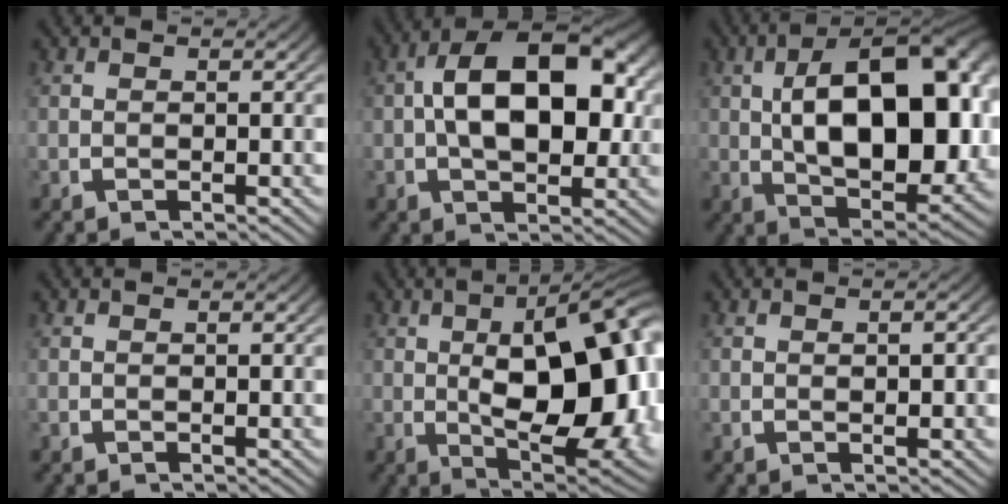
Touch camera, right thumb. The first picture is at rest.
{"total": 13.0, "force": [0.9, 7.6, 10.5], "torque": [-0.165, -0.022, 0.025]}
{"total": 17.7, "force": [0.4, 9.7, 14.7], "torque": [-0.228, -0.045, 0.027]}
{"total": 0.0}
{"total": 17.4, "force": [-0.4, 8.7, 15.1], "torque": [-0.222, -0.046, 0.020]}
{"total": 1.0, "force": [0.0, 0.4, 0.9], "torque": [-0.009, -0.003, 0.002]}